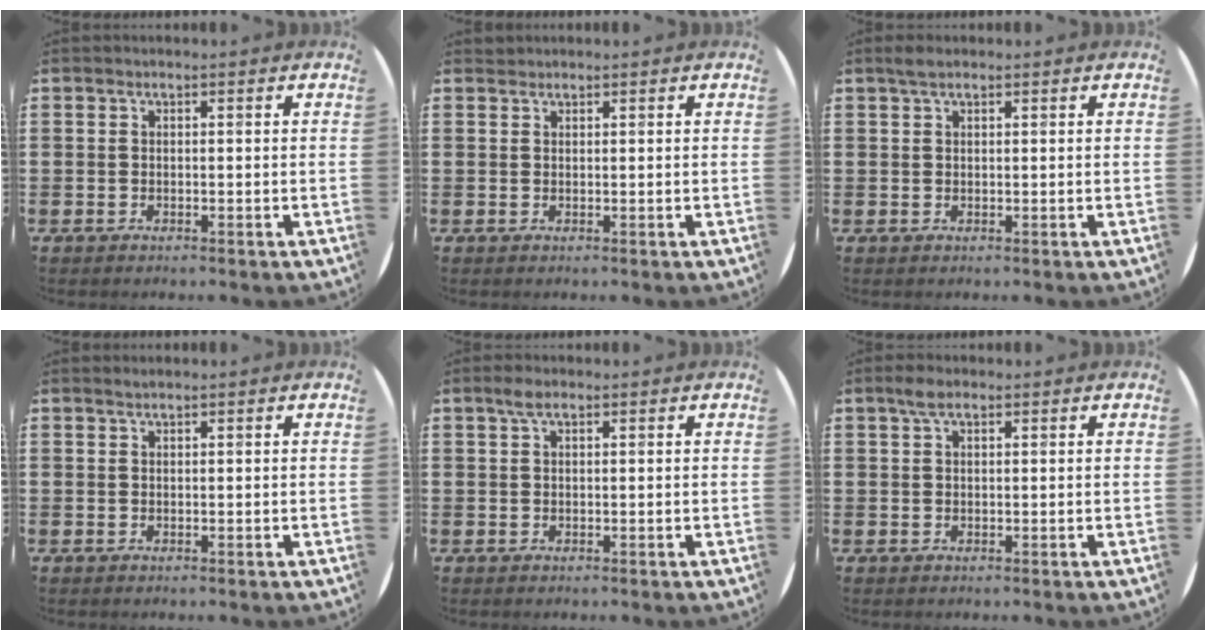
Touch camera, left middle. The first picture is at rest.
{"total": 0.6, "force": [0.5, 0.1, -0.2], "torque": [0.004, 0.003, 0.010]}
{"total": 1.5, "force": [1.1, 0.6, 0.8], "torque": [-0.018, 0.006, 0.019]}
{"total": 0.6, "force": [0.6, -0.1, 0.2], "torque": [-0.004, -0.001, 0.012]}
{"total": 1.7, "force": [1.0, 0.8, 1.1], "torque": [-0.017, 0.002, 0.016]}
{"total": 2.2, "force": [1.4, 1.0, 1.3], "torque": [-0.020, 0.003, 0.023]}